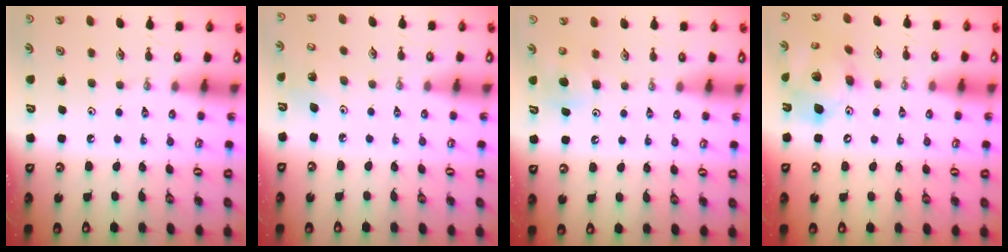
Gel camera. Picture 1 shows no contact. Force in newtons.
{"total": 4.8, "press": 4.7, "slide": 1.0}
{"total": 5.6, "press": 5.5, "slide": 1.1}
{"total": 15.3, "press": 15.1, "slide": 2.5}